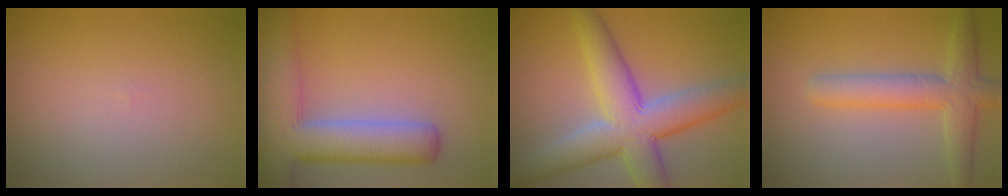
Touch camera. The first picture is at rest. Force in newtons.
{"total": 8.8, "press": 8.8, "slide": 0.6}
{"total": 8.7, "press": 8.6, "slide": 0.4}
{"total": 4.5, "press": 4.5, "slide": 0.2}